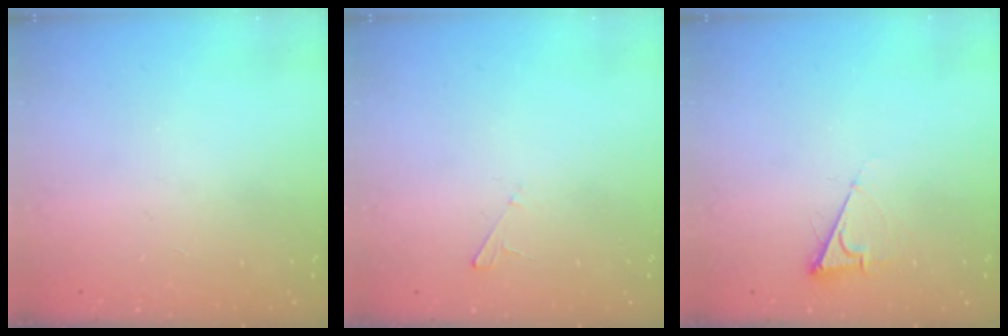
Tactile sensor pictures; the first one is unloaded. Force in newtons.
{"total": 2.0, "press": 2.0, "slide": 0.2}
{"total": 6.3, "press": 6.3, "slide": 0.7}